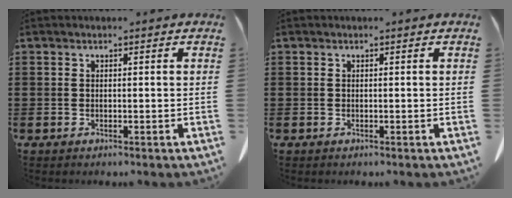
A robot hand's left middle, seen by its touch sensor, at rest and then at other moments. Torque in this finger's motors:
{"motor_torque": [-1.03, -1.11, 0.04, 0.00]}